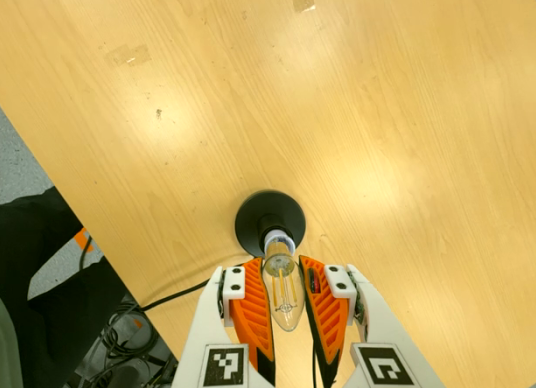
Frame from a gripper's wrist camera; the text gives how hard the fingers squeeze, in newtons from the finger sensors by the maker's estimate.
{"total": 20.9, "left": 23.0, "right": 18.8}